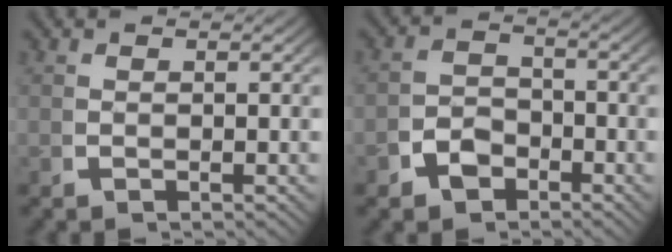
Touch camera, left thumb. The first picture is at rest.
{"total": 3.5, "force": [-2.4, 2.4, 1.1], "torque": [-0.013, -0.012, -0.037]}